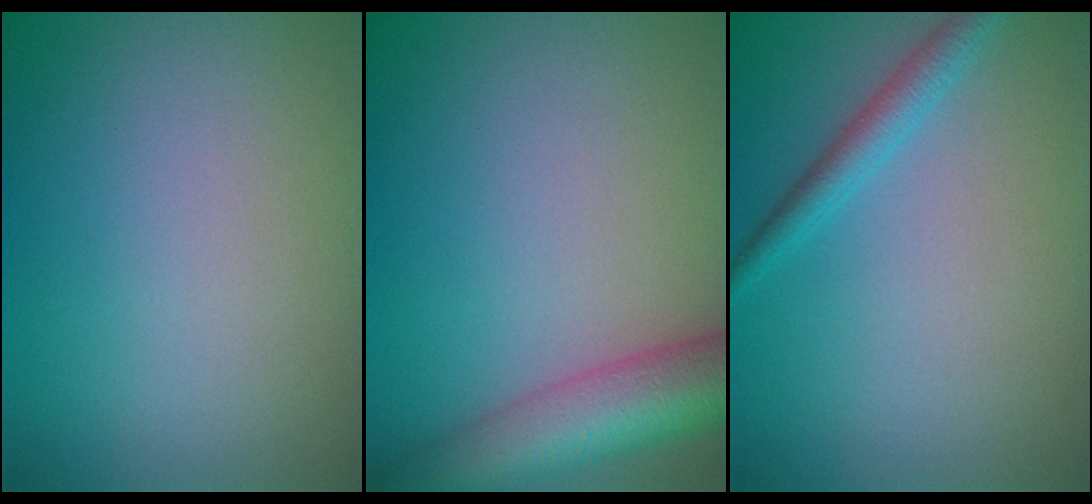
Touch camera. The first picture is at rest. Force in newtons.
{"total": 7.8, "press": 7.8, "slide": 0.4}
{"total": 2.1, "press": 2.1, "slide": 0.1}